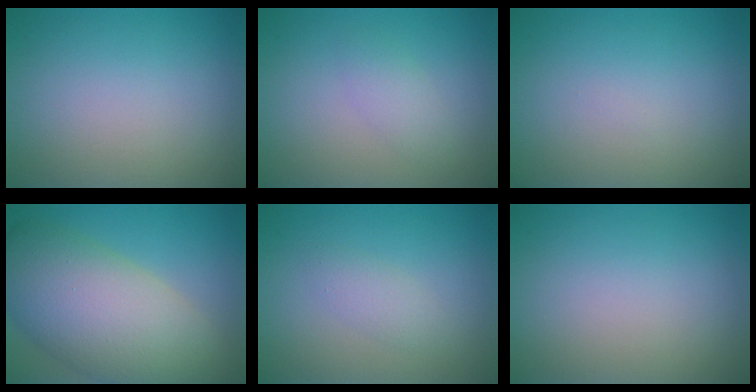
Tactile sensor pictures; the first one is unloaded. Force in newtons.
{"total": 1.5, "press": 1.5, "slide": 0.0}
{"total": 0.0}
{"total": 11.7, "press": 11.7, "slide": 0.6}
{"total": 1.5, "press": 1.5, "slide": 0.1}
{"total": 0.0}